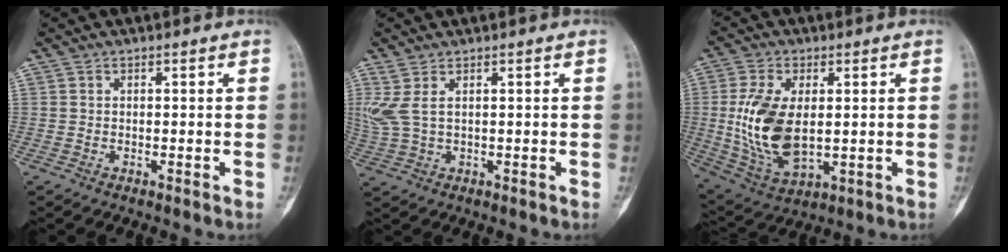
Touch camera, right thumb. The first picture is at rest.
{"total": 4.5, "force": [1.5, 1.7, 3.8], "torque": [-0.115, 0.006, 0.042]}
{"total": 14.5, "force": [0.4, 7.8, 12.3], "torque": [-0.249, -0.014, 0.020]}